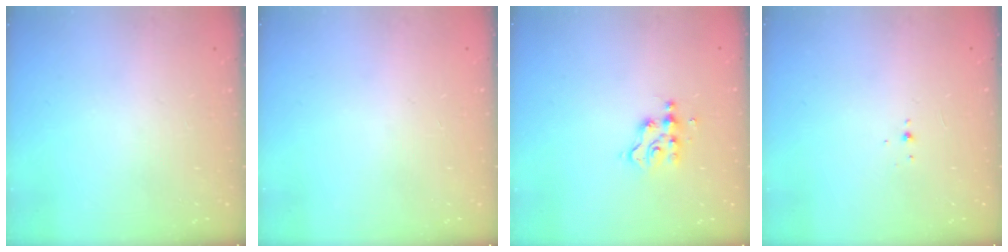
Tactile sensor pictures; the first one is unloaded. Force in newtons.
{"total": 0.7, "press": 0.7, "slide": 0.2}
{"total": 4.8, "press": 4.7, "slide": 0.4}
{"total": 2.0, "press": 1.9, "slide": 0.8}